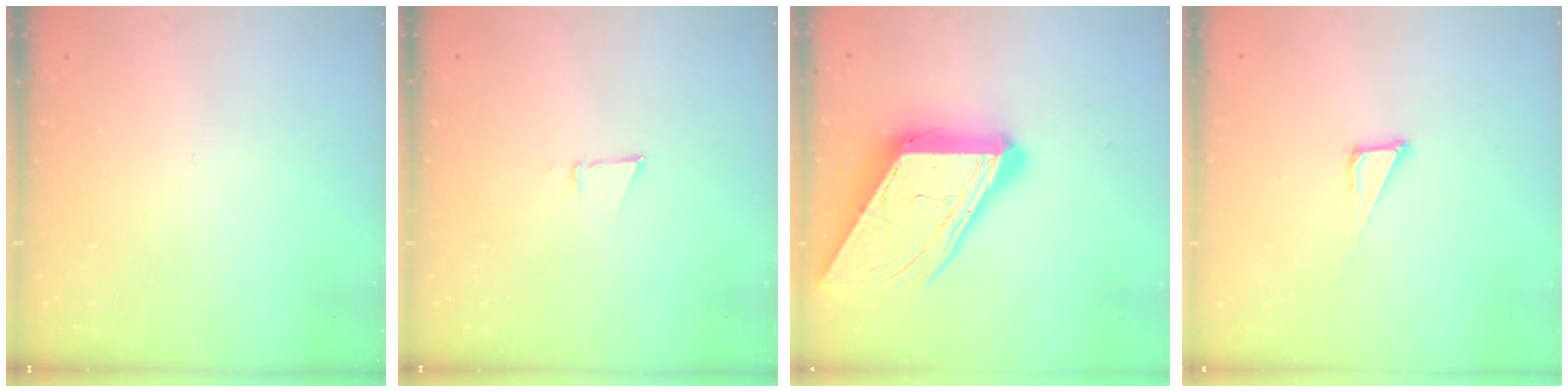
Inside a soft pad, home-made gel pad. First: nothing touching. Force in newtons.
{"total": 3.8, "press": 3.7, "slide": 0.6}
{"total": 19.0, "press": 18.8, "slide": 2.1}
{"total": 3.8, "press": 3.7, "slide": 0.2}